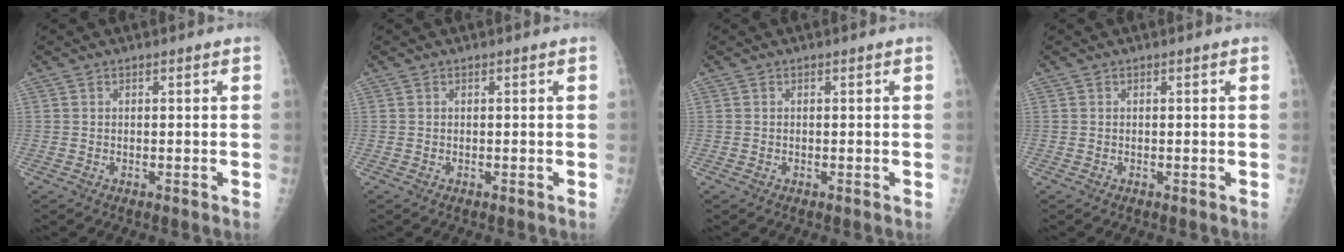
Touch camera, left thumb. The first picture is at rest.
{"total": 0.0}
{"total": 0.0}
{"total": 0.0}